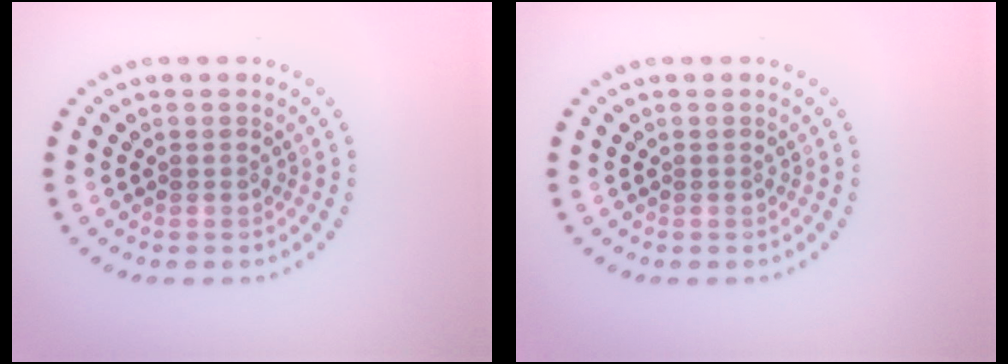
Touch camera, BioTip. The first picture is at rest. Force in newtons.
{"total": 0.0}